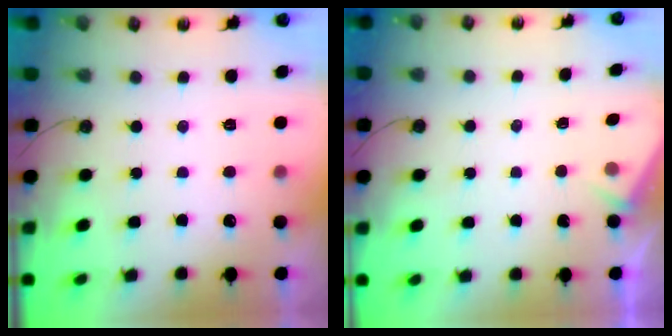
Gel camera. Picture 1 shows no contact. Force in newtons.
{"total": 2.9, "press": 2.9, "slide": 0.4}